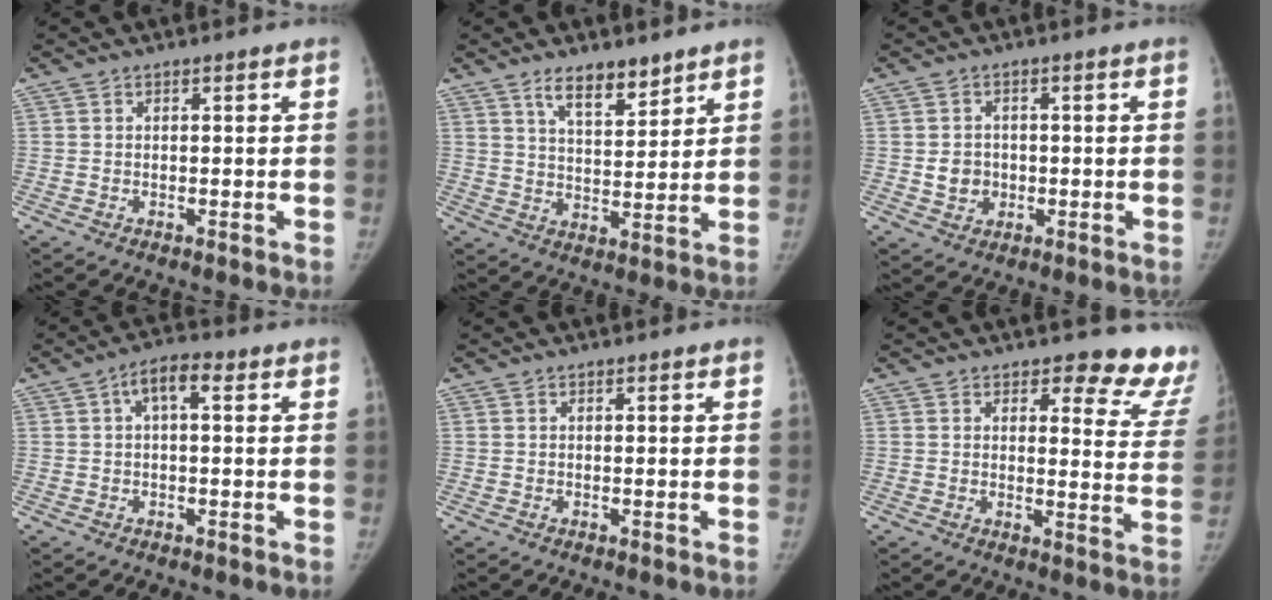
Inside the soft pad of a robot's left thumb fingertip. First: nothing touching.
{"total": 7.7, "force": [5.7, 2.9, 4.3], "torque": [-0.046, -0.044, 0.098]}
{"total": 4.3, "force": [-0.4, 3.9, 1.8], "torque": [-0.010, 0.004, -0.002]}
{"total": 4.8, "force": [1.3, 2.0, 4.1], "torque": [-0.070, 0.018, 0.015]}
{"total": 0.0}
{"total": 13.1, "force": [12.0, 4.3, 3.2], "torque": [0.020, -0.110, 0.103]}